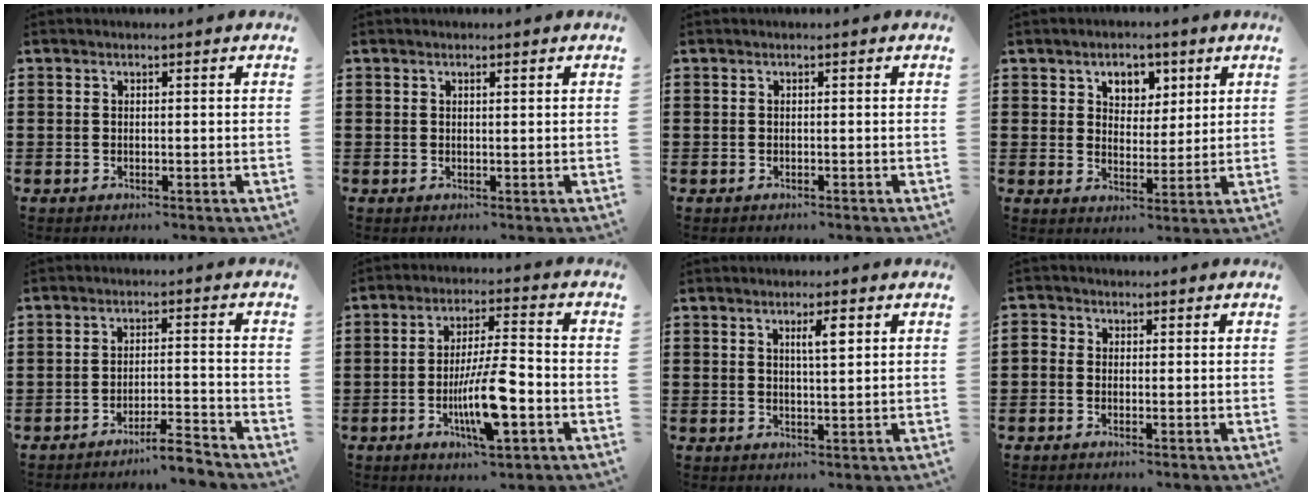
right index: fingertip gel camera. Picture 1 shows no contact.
{"total": 0.5, "force": [0.3, 0.1, 0.4], "torque": [-0.010, 0.000, 0.007]}
{"total": 0.0}
{"total": 4.7, "force": [2.6, 3.5, 1.8], "torque": [-0.037, 0.008, 0.042]}
{"total": 4.4, "force": [-4.1, -0.2, 1.6], "torque": [-0.028, -0.003, -0.080]}
{"total": 10.6, "force": [-3.4, 2.5, 9.7], "torque": [-0.189, -0.006, -0.063]}
{"total": 3.2, "force": [1.4, 0.6, 2.9], "torque": [-0.050, 0.003, 0.018]}
{"total": 1.1, "force": [-0.6, 0.9, 0.1], "torque": [-0.005, 0.003, -0.013]}